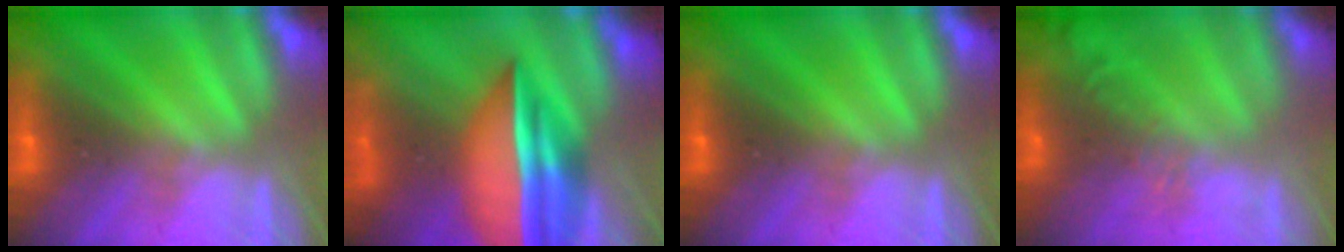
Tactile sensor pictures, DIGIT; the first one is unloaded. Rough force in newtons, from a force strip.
{"total": 7.1}
{"total": 0.0}
{"total": 9.9}